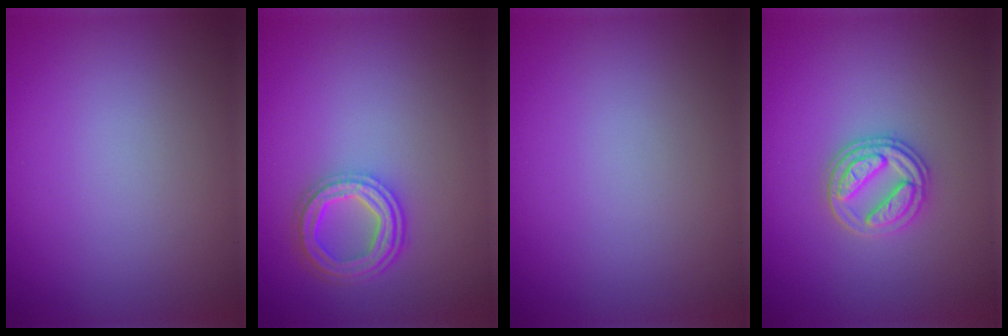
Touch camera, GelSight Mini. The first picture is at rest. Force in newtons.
{"total": 4.1, "press": 3.2, "slide": 2.6}
{"total": 0.0}
{"total": 3.0, "press": 2.8, "slide": 1.0}